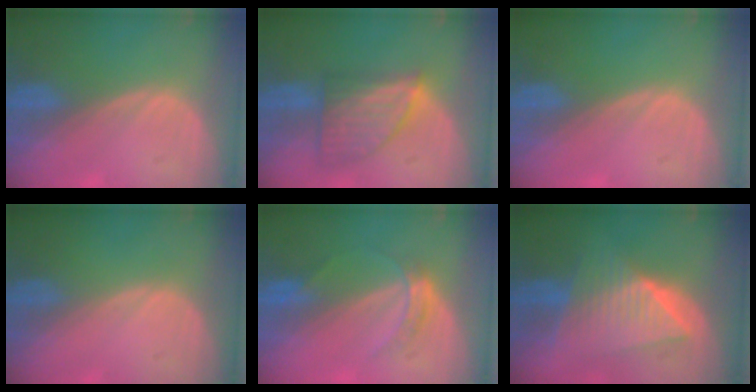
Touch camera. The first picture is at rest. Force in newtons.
{"total": 7.5, "press": 6.8, "slide": 3.1}
{"total": 0.0}
{"total": 0.0}
{"total": 3.5, "press": 3.2, "slide": 1.5}
{"total": 9.2, "press": 9.2, "slide": 0.5}